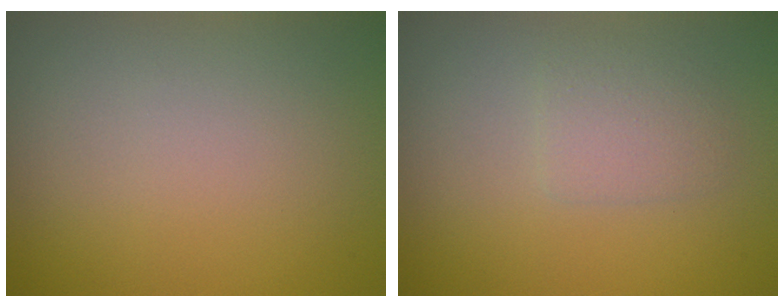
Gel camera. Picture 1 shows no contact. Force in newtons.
{"total": 1.9, "press": 1.9, "slide": 0.0}